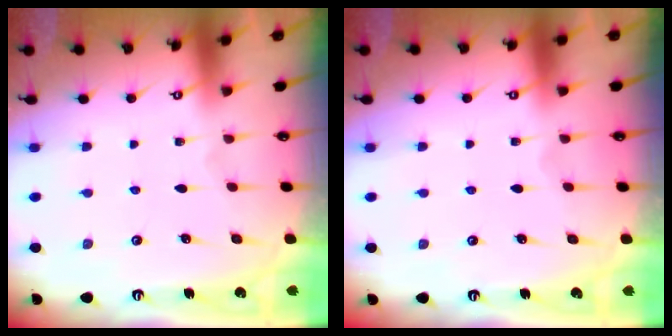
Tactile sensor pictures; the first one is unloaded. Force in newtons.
{"total": 0.0}